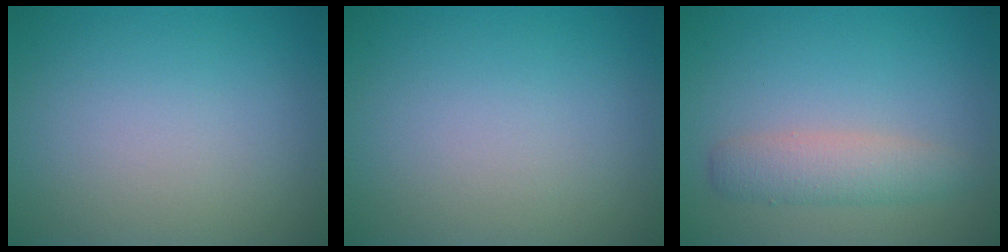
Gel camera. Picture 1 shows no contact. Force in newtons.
{"total": 0.0}
{"total": 2.9, "press": 2.9, "slide": 0.1}